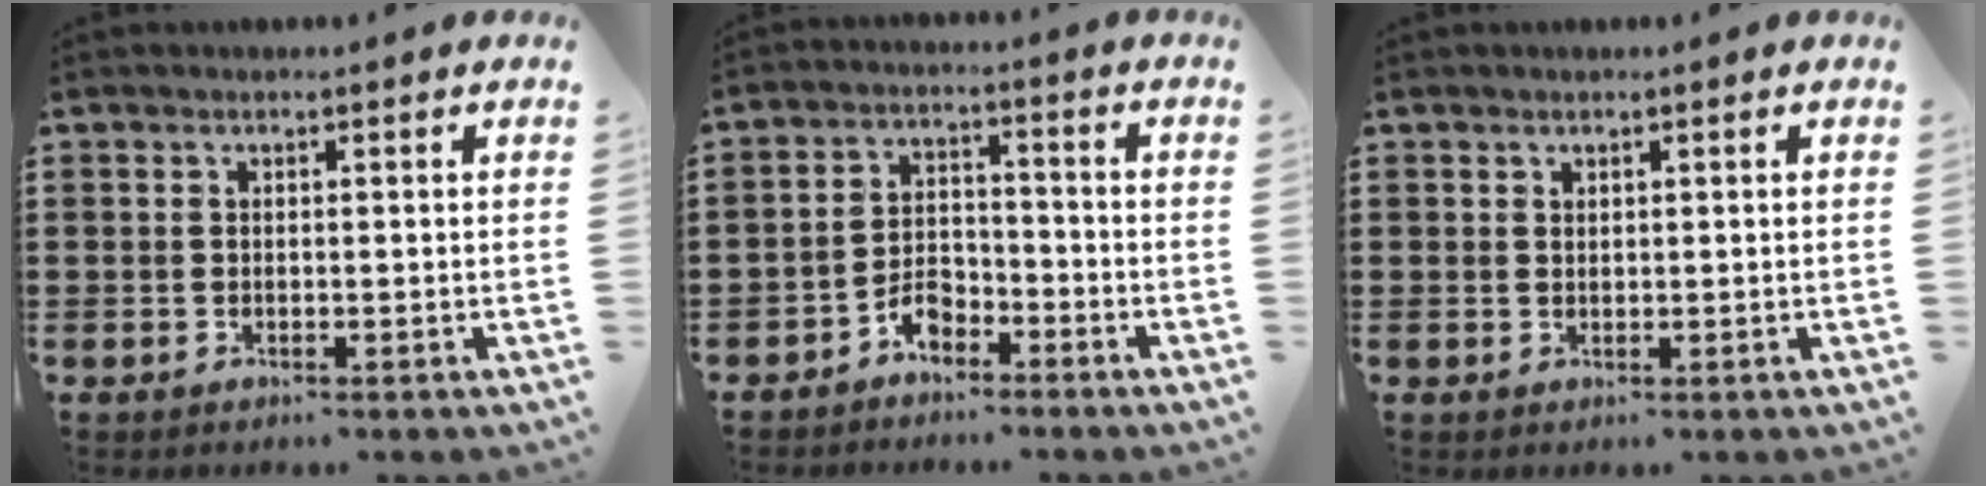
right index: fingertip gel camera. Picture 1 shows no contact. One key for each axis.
{"total": 4.1, "fx": -3.1, "fy": 2.0, "fz": 1.7, "tx": -0.032, "ty": 0.011, "tz": -0.061}
{"total": 0.7, "fx": 0.6, "fy": 0.4, "fz": 0.1, "tx": -0.003, "ty": 0.002, "tz": 0.012}